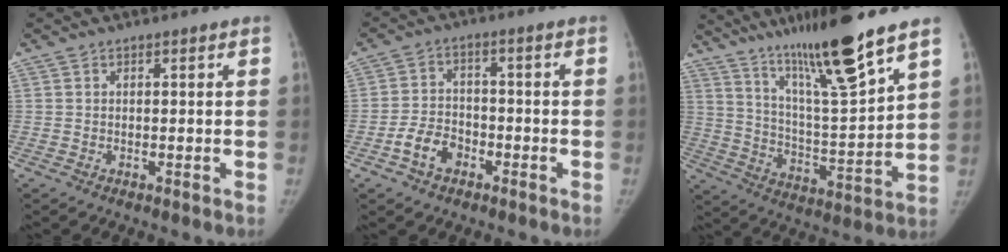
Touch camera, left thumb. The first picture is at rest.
{"total": 6.2, "force": [-3.2, 4.3, 3.1], "torque": [-0.048, 0.029, -0.058]}
{"total": 19.4, "force": [13.9, 1.1, 13.4], "torque": [-0.209, -0.070, 0.246]}